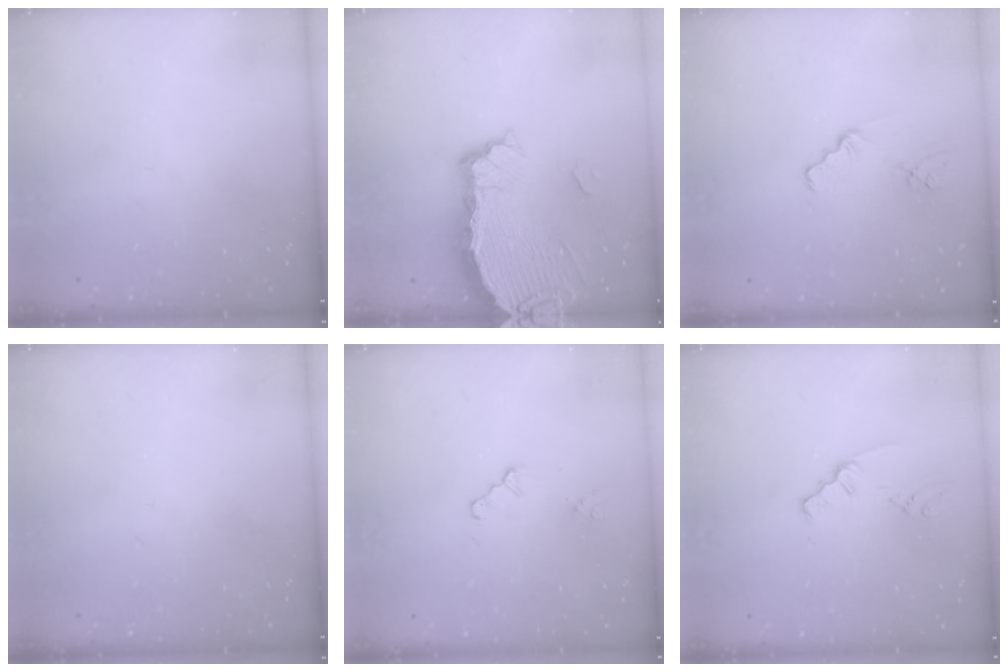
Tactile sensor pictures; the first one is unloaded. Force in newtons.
{"total": 7.3, "press": 7.3, "slide": 0.8}
{"total": 1.2, "press": 1.2, "slide": 0.2}
{"total": 0.0}
{"total": 1.0, "press": 1.0, "slide": 0.3}
{"total": 1.5, "press": 1.5, "slide": 0.3}